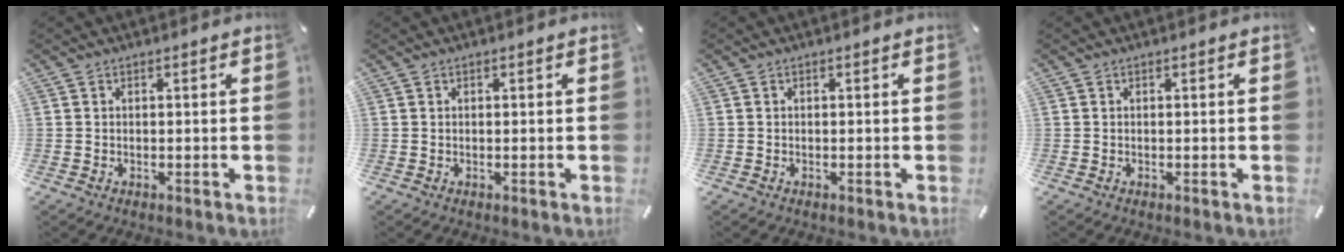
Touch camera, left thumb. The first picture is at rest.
{"total": 0.0}
{"total": 0.0}
{"total": 0.0}